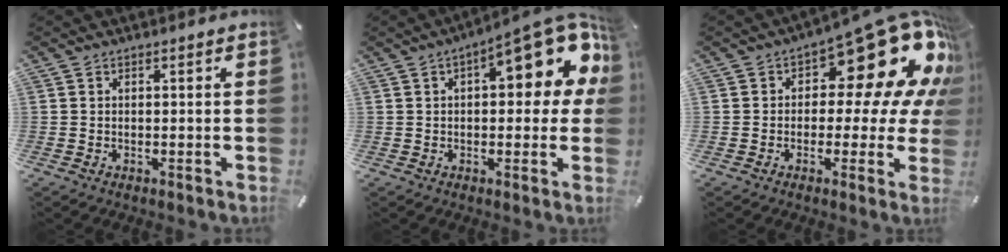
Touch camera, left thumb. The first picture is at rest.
{"total": 16.1, "force": [5.4, 6.6, 13.6], "torque": [-0.162, -0.030, 0.084]}
{"total": 20.4, "force": [9.3, 9.9, 15.3], "torque": [-0.195, -0.067, 0.153]}